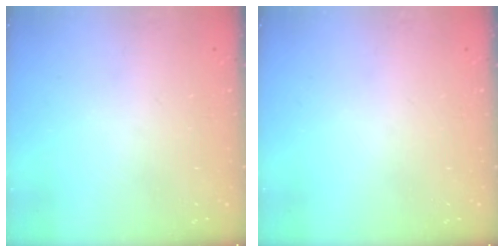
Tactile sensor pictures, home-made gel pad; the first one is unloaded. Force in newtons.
{"total": 0.0}